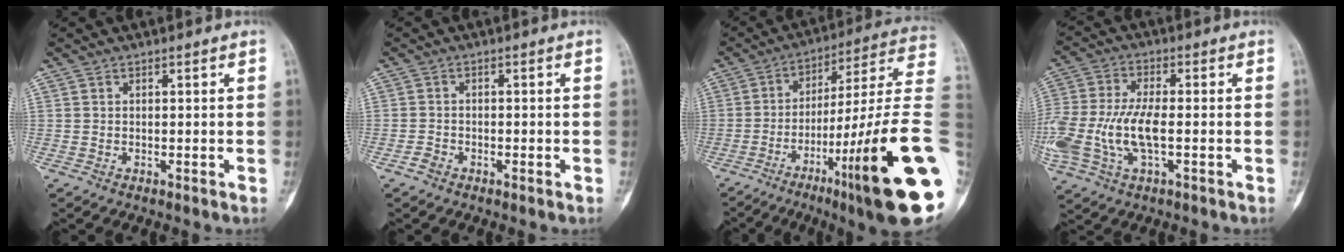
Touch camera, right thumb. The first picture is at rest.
{"total": 1.5, "force": [-1.0, 1.0, 0.4], "torque": [-0.007, 0.003, -0.024]}
{"total": 27.3, "force": [-7.6, 2.9, 26.1], "torque": [-0.338, 0.031, -0.114]}
{"total": 14.6, "force": [-2.6, 6.6, 12.8], "torque": [-0.301, 0.009, -0.047]}